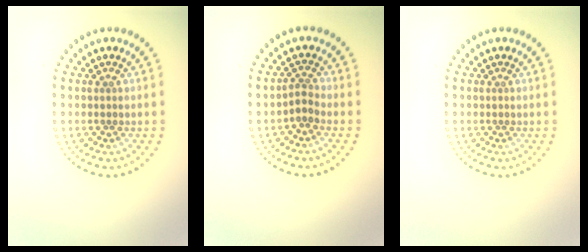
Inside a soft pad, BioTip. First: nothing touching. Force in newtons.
{"total": 1.7, "press": 1.1, "slide": 1.2}
{"total": 0.0}